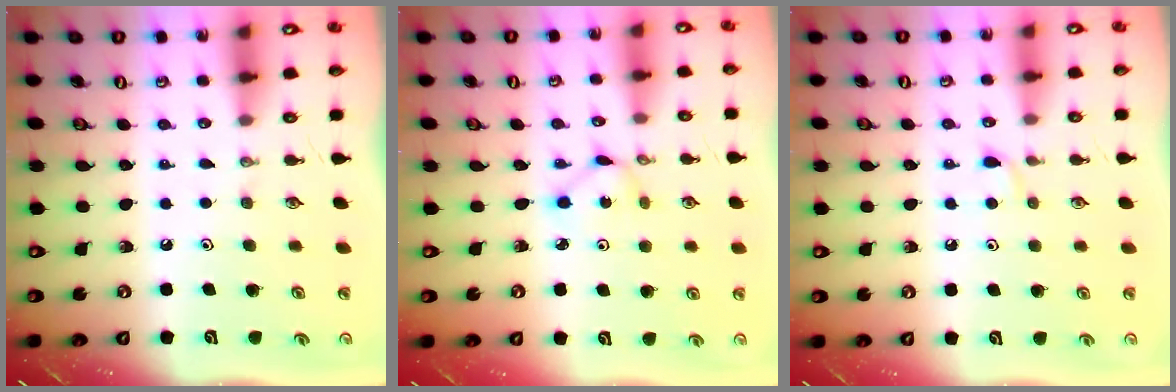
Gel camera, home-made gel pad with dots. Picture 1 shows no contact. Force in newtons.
{"total": 1.9, "press": 1.9, "slide": 0.2}
{"total": 4.3, "press": 4.3, "slide": 0.6}